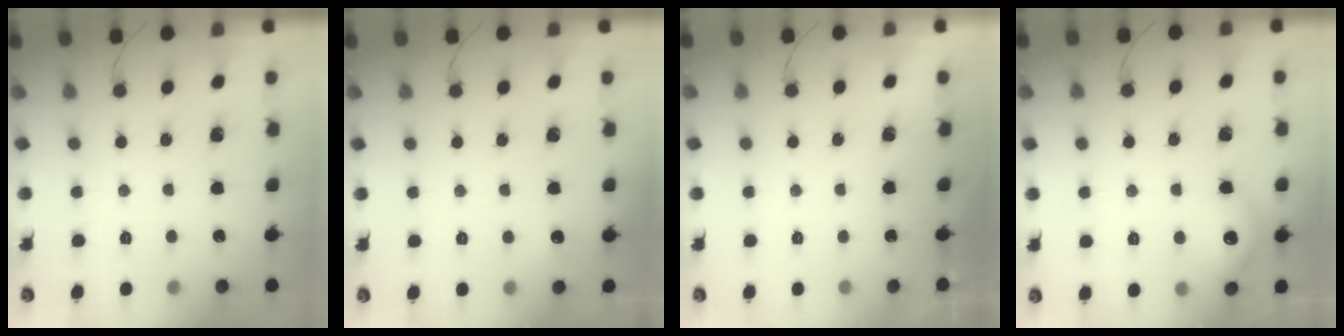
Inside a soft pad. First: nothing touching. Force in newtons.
{"total": 3.6, "press": 3.4, "slide": 1.3}
{"total": 1.9, "press": 0.1, "slide": 1.9}
{"total": 9.2, "press": 9.0, "slide": 1.5}